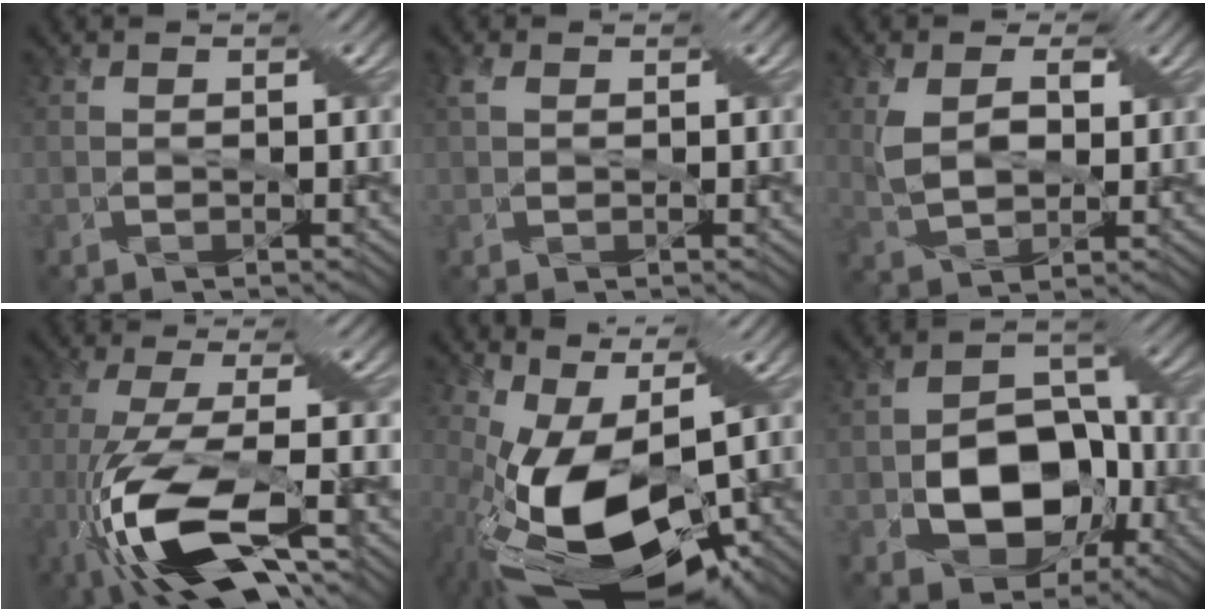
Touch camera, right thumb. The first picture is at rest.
{"total": 2.3, "force": [0.8, 1.3, 1.7], "torque": [-0.047, 0.000, 0.013]}
{"total": 5.3, "force": [1.7, 3.2, 3.9], "torque": [-0.098, -0.005, 0.035]}
{"total": 13.1, "force": [-6.3, 3.2, 11.0], "torque": [-0.256, -0.014, -0.124]}
{"total": 15.7, "force": [-3.3, 7.1, 13.6], "torque": [-0.280, -0.016, -0.056]}
{"total": 11.7, "force": [-3.3, 7.9, 8.0], "torque": [-0.136, -0.018, -0.063]}